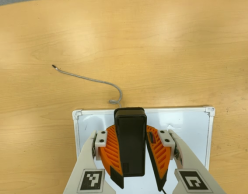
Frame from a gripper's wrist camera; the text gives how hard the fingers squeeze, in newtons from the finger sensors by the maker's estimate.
{"total": 11.7, "left": 10.2, "right": 13.2}